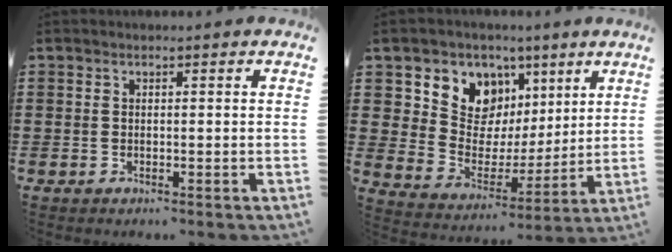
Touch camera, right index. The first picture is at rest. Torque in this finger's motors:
{"motor_torque": [0.65, 0.00, 0.48, 0.11]}